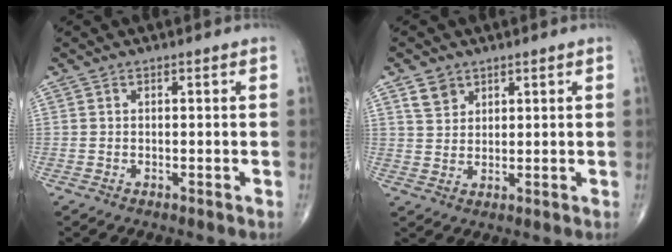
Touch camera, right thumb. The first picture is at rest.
{"total": 3.9, "force": [2.4, 2.7, 1.2], "torque": [-0.010, -0.014, 0.050]}